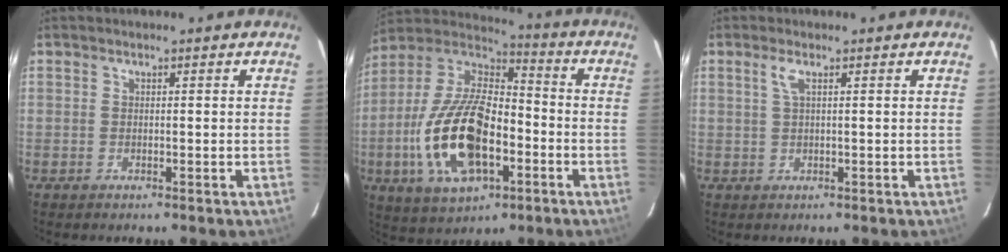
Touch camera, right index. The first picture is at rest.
{"total": 21.8, "force": [-6.3, 10.9, 17.8], "torque": [-0.374, -0.006, -0.108]}
{"total": 1.8, "force": [0.7, 0.0, 1.6], "torque": [-0.033, 0.002, 0.014]}